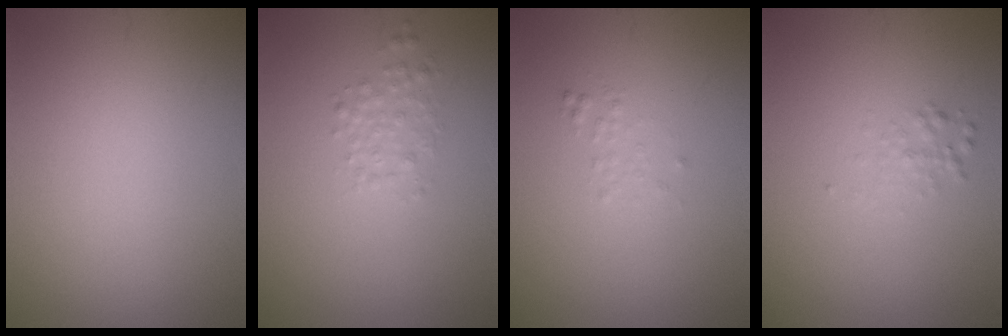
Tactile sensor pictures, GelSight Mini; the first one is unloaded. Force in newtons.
{"total": 1.6, "press": 1.6, "slide": 0.0}
{"total": 0.7, "press": 0.7, "slide": 0.1}
{"total": 1.0, "press": 1.0, "slide": 0.0}